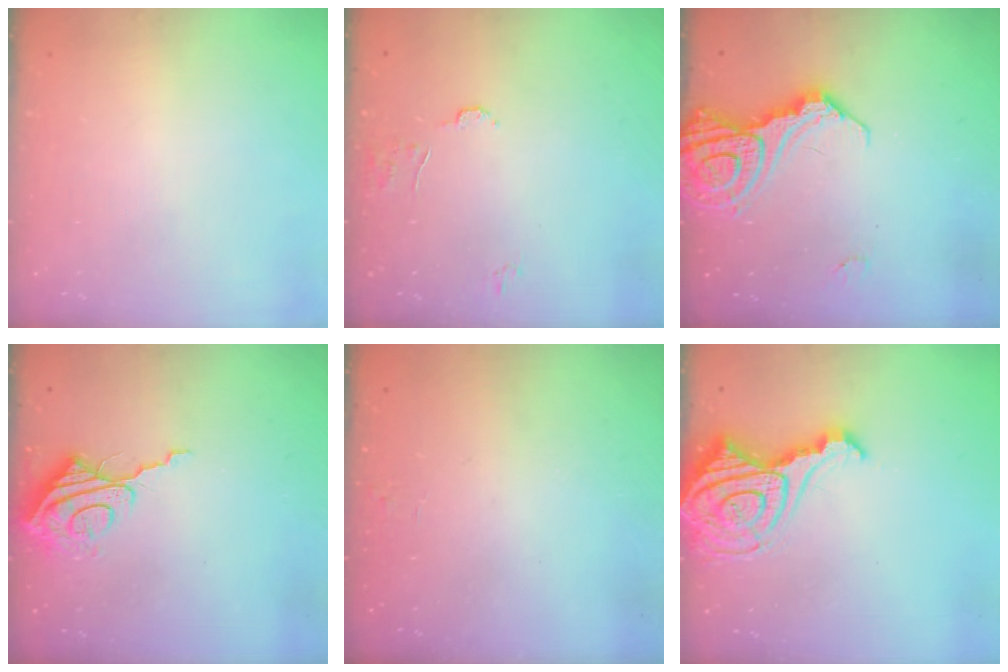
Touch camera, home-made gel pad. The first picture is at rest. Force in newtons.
{"total": 5.6, "press": 5.6, "slide": 0.4}
{"total": 14.6, "press": 14.5, "slide": 1.5}
{"total": 9.3, "press": 9.3, "slide": 0.9}
{"total": 1.7, "press": 1.7, "slide": 0.1}
{"total": 19.8, "press": 19.7, "slide": 2.1}